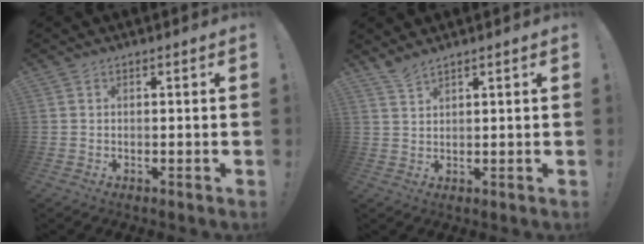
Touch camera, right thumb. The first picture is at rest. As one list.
[{"total": 3.2, "force": [2.9, 0.3, 1.4], "torque": [-0.024, -0.019, 0.052]}]